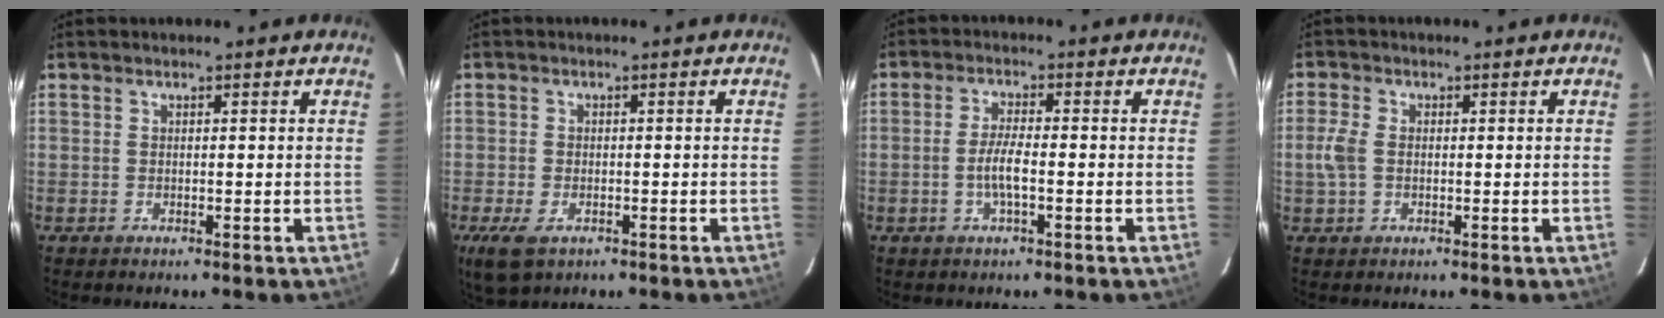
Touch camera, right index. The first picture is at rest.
{"total": 6.0, "force": [-3.1, 3.4, 3.8], "torque": [-0.089, -0.019, -0.056]}
{"total": 4.4, "force": [-1.3, 0.8, 4.1], "torque": [-0.081, 0.000, -0.025]}
{"total": 3.6, "force": [-0.4, 2.5, 2.6], "torque": [-0.065, 0.004, -0.008]}